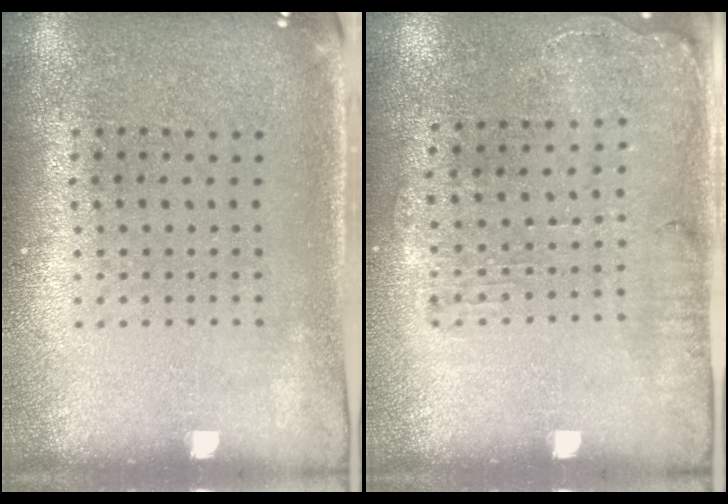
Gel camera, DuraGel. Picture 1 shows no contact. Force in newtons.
{"total": 1.3, "press": 1.2, "slide": 0.5}